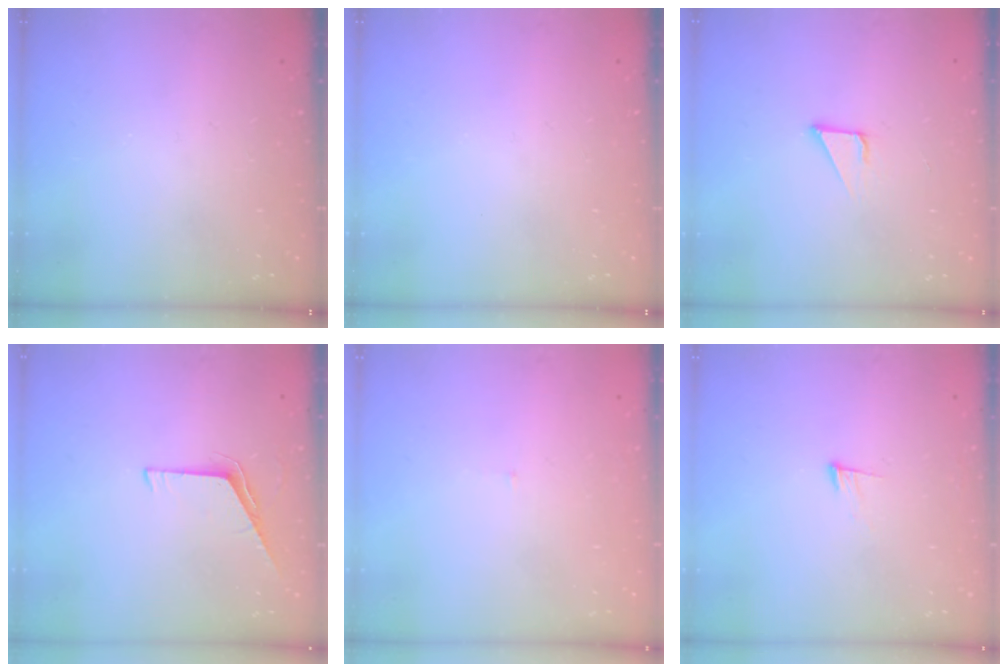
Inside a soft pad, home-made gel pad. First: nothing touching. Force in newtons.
{"total": 0.0}
{"total": 3.2, "press": 3.2, "slide": 0.2}
{"total": 5.4, "press": 5.3, "slide": 0.6}
{"total": 3.0, "press": 3.0, "slide": 0.2}
{"total": 8.9, "press": 8.8, "slide": 1.6}